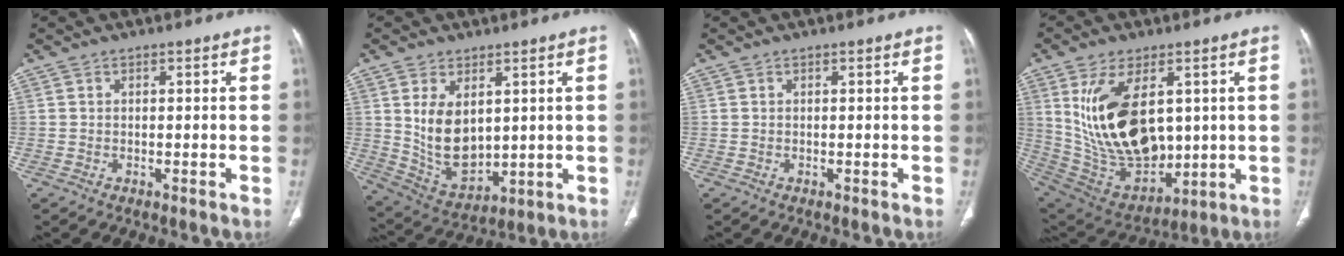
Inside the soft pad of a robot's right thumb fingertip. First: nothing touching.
{"total": 11.4, "force": [2.5, 6.9, 8.8], "torque": [-0.137, -0.022, 0.073]}
{"total": 0.0}
{"total": 21.4, "force": [3.9, 12.4, 17.0], "torque": [-0.296, -0.023, 0.101]}